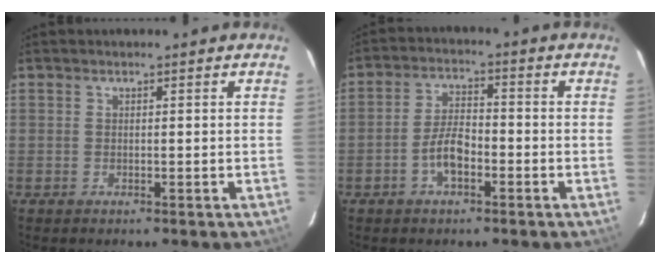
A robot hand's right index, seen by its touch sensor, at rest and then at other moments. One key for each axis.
{"total": 5.7, "fx": -2.5, "fy": 2.5, "fz": 4.5, "tx": -0.096, "ty": 0.010, "tz": -0.045}